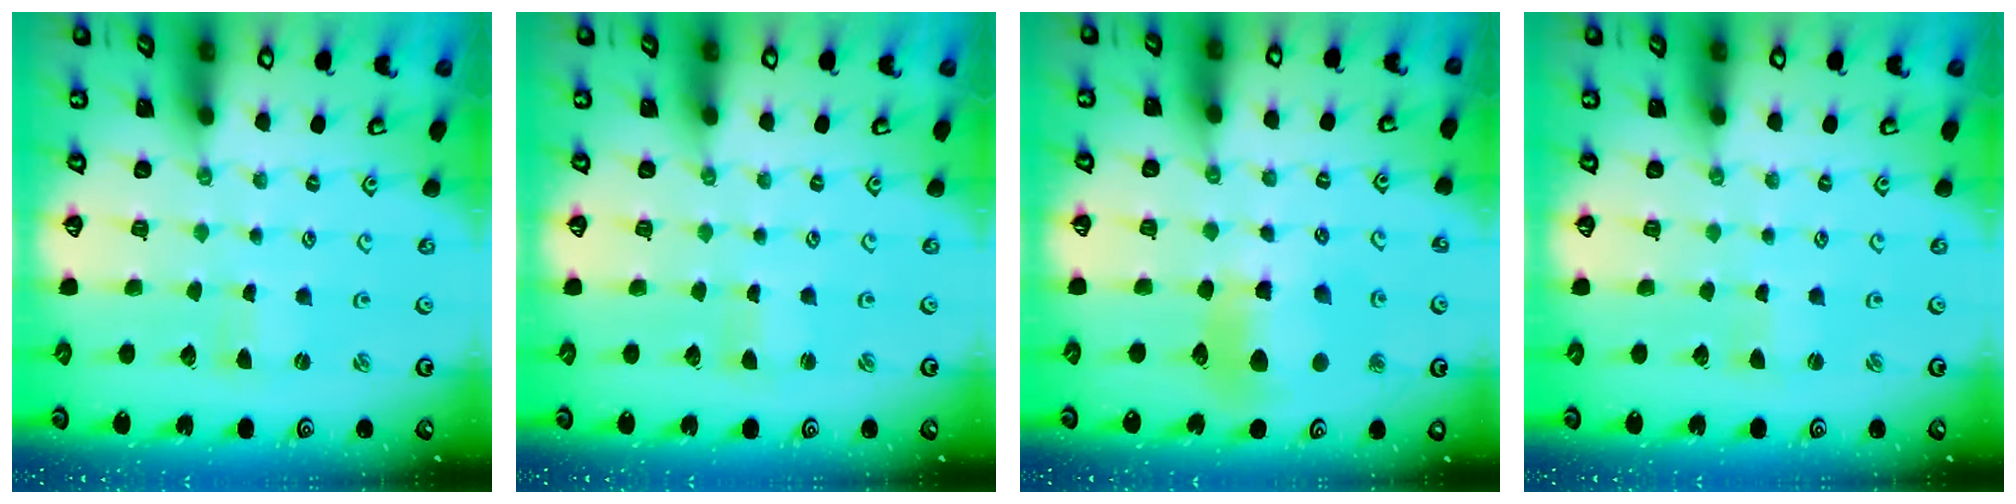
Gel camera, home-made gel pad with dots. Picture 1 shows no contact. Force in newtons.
{"total": 1.5, "press": 1.5, "slide": 0.0}
{"total": 11.3, "press": 11.2, "slide": 1.5}
{"total": 1.4, "press": 1.4, "slide": 0.4}